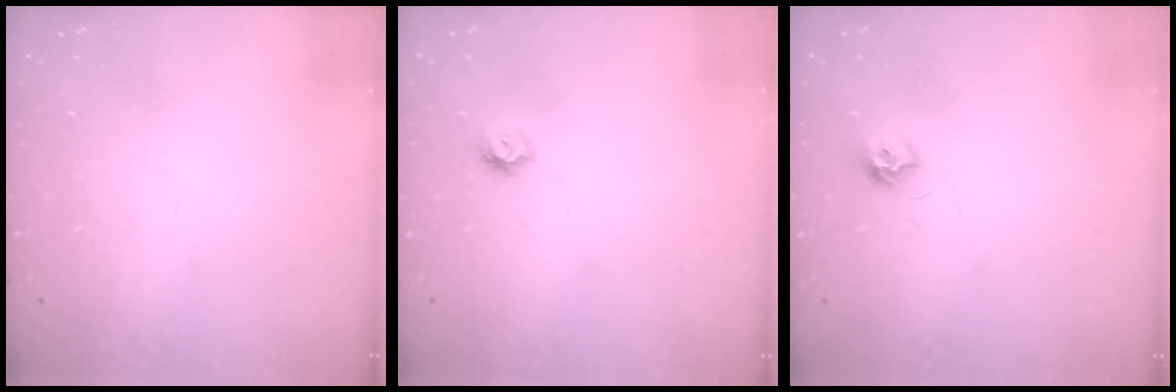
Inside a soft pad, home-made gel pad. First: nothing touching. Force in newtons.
{"total": 5.6, "press": 5.6, "slide": 0.7}
{"total": 7.6, "press": 7.6, "slide": 0.6}